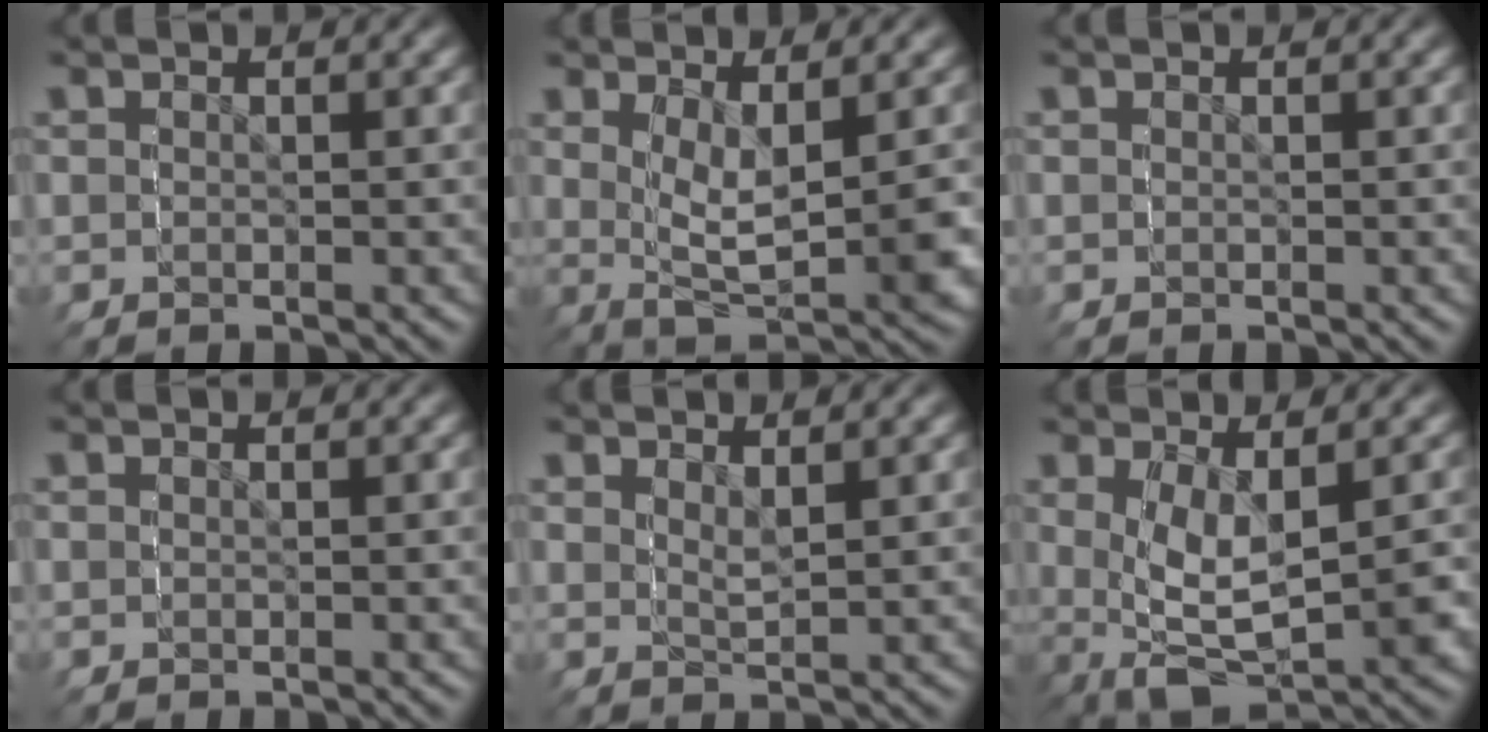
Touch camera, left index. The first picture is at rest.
{"total": 6.2, "force": [0.8, 2.9, 5.4], "torque": [-0.112, -0.008, 0.016]}
{"total": 0.0}
{"total": 0.0}
{"total": 2.0, "force": [2.0, 0.1, 0.5], "torque": [-0.016, 0.010, 0.027]}
{"total": 8.0, "force": [-1.5, 5.0, 6.0], "torque": [-0.125, -0.035, -0.001]}